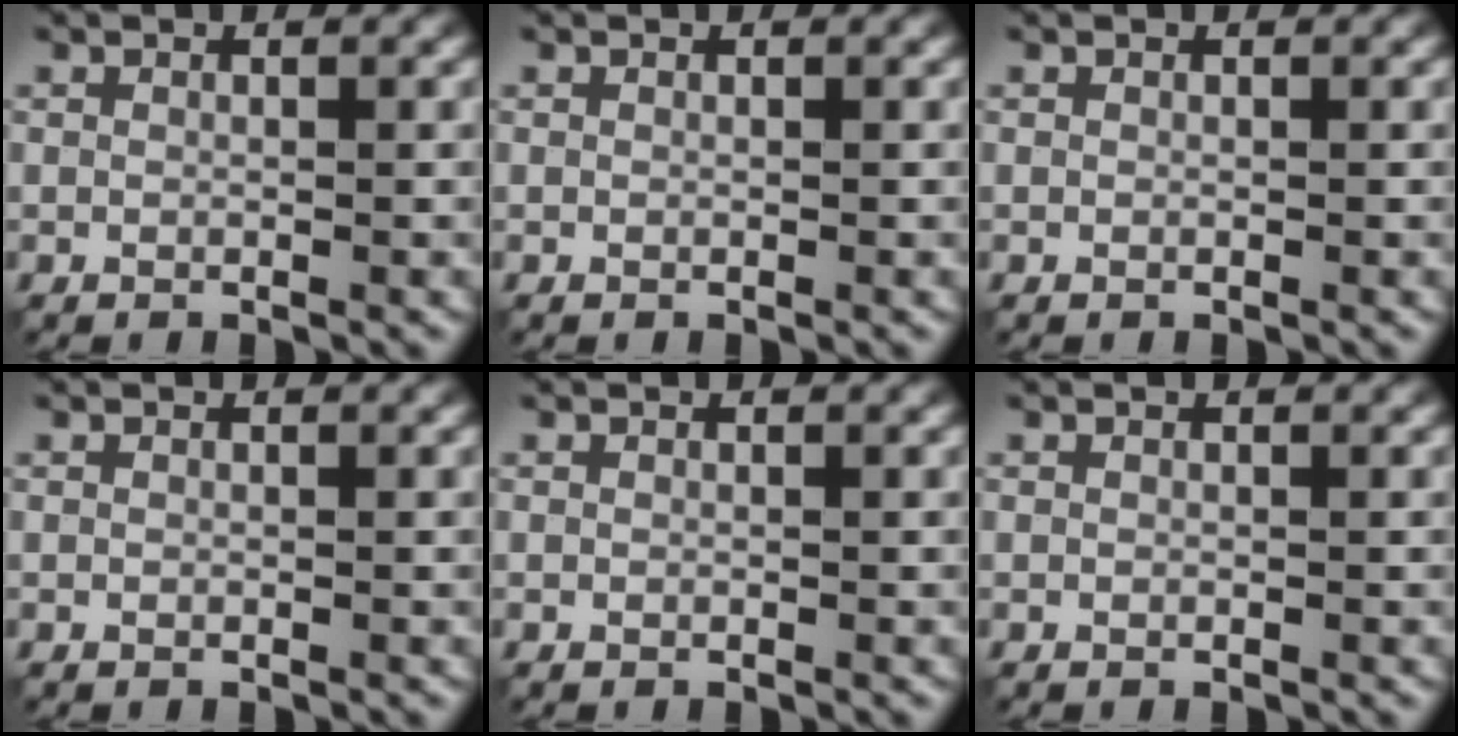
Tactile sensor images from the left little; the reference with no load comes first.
{"total": 0.0}
{"total": 0.0}
{"total": 0.0}
{"total": 0.0}
{"total": 0.0}